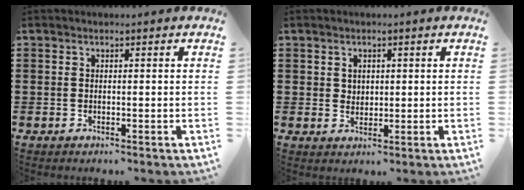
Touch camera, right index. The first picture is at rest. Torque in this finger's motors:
{"motor_torque": [-0.26, 0.57, -0.01, -0.01]}